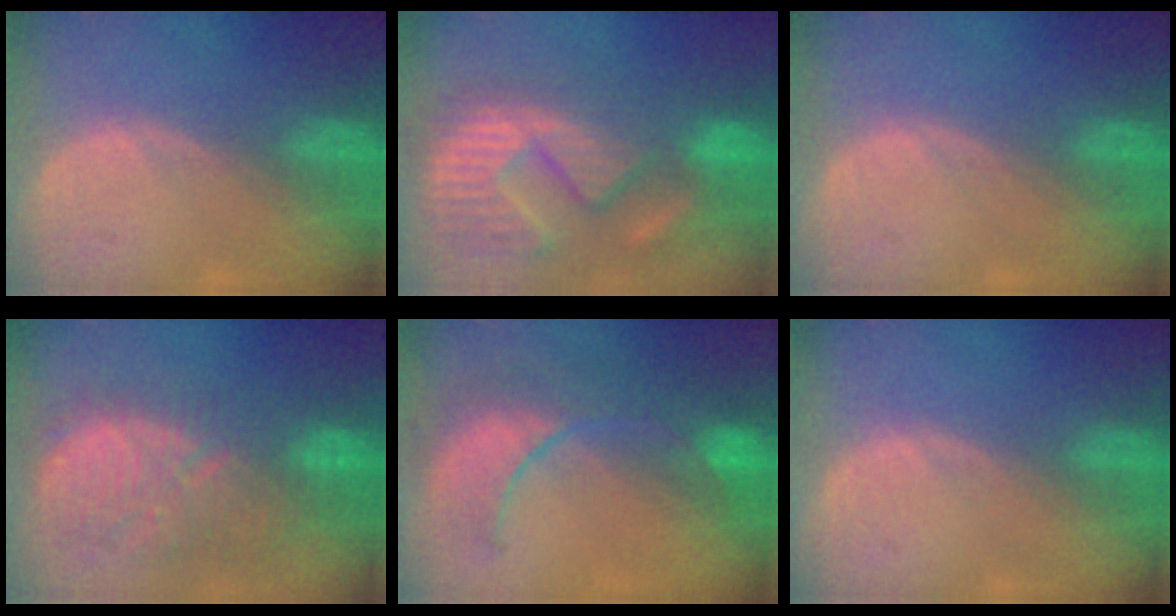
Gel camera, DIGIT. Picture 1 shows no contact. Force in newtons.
{"total": 13.2, "press": 12.1, "slide": 5.4}
{"total": 0.0}
{"total": 11.7, "press": 11.1, "slide": 3.8}
{"total": 9.2, "press": 9.0, "slide": 2.3}
{"total": 0.0}